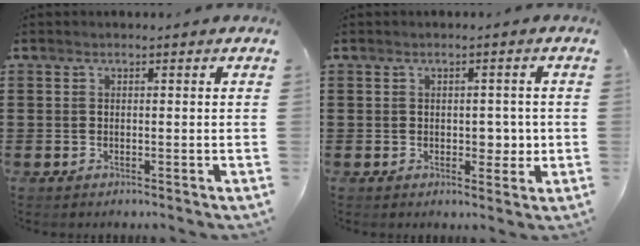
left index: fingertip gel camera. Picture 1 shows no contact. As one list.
[{"total": 3.3, "force": [0.0, 2.3, 2.4], "torque": [-0.026, -0.003, -0.008]}]